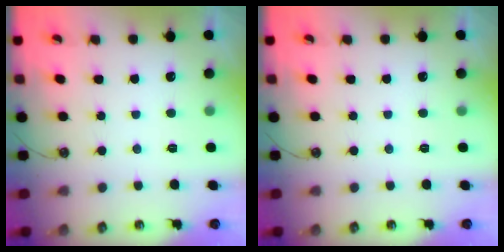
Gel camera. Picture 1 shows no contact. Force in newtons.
{"total": 0.0}